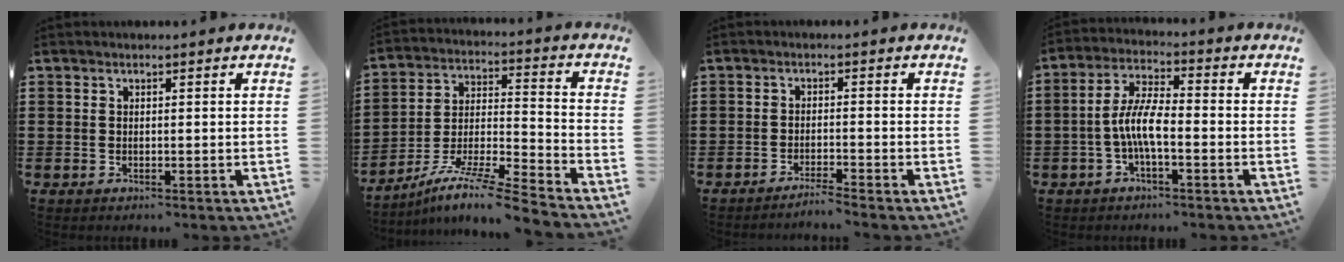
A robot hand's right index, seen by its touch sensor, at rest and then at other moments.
{"total": 9.7, "force": [-8.2, -0.1, 5.2], "torque": [-0.097, 0.001, -0.167]}
{"total": 2.0, "force": [-1.8, -0.4, 0.5], "torque": [-0.009, 0.002, -0.037]}
{"total": 6.7, "force": [-2.0, 1.7, 6.2], "torque": [-0.140, -0.009, -0.045]}